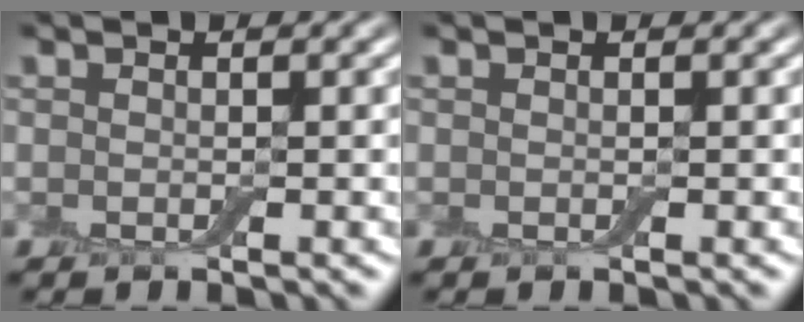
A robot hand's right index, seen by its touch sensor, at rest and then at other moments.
{"total": 0.0}